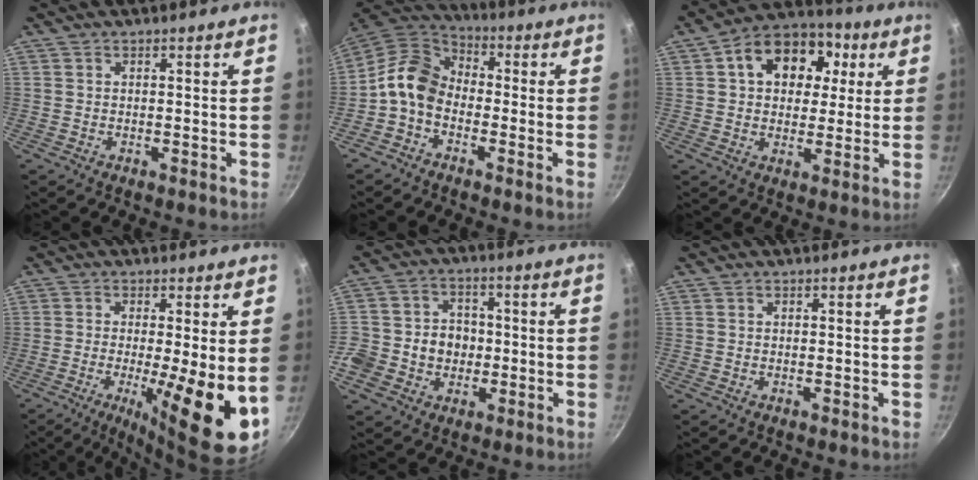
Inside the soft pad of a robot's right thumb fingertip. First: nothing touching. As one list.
[{"total": 10.0, "force": [-2.4, 7.5, 6.2], "torque": [-0.097, 0.043, -0.071]}, {"total": 15.5, "force": [4.4, 11.4, 9.6], "torque": [-0.125, 0.017, 0.054]}, {"total": 12.7, "force": [-1.7, 2.4, 12.3], "torque": [-0.189, -0.018, -0.023]}, {"total": 11.8, "force": [-2.0, 10.4, 5.1], "torque": [-0.075, 0.026, -0.046]}, {"total": 0.0}]